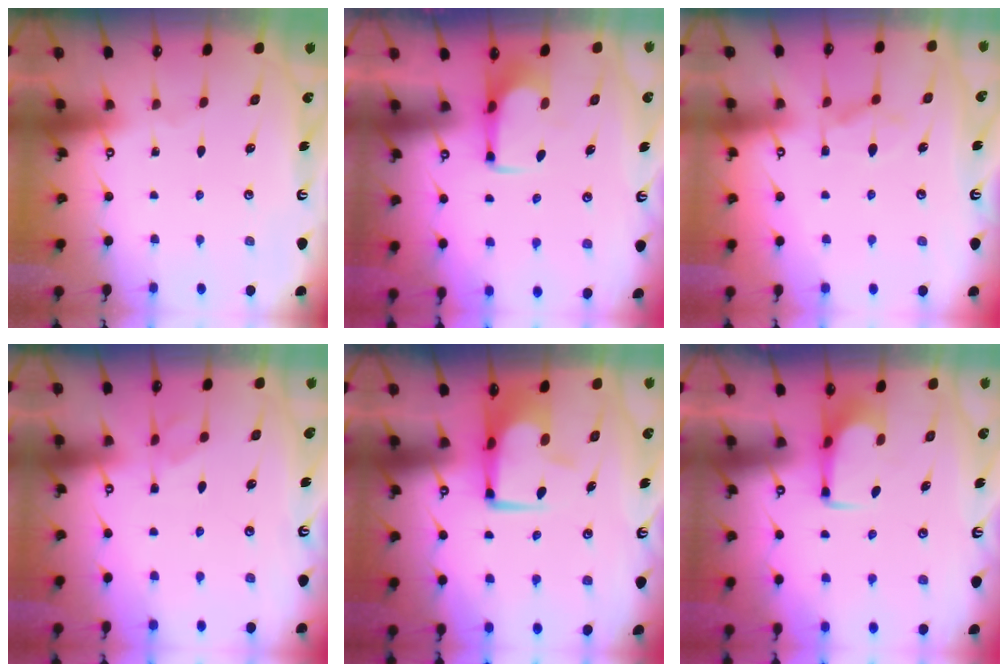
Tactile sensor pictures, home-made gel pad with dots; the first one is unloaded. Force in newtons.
{"total": 2.2, "press": 2.1, "slide": 0.4}
{"total": 1.9, "press": 1.4, "slide": 1.2}
{"total": 0.9, "press": 0.7, "slide": 0.6}
{"total": 6.2, "press": 6.1, "slide": 1.3}
{"total": 1.5, "press": 1.4, "slide": 0.5}